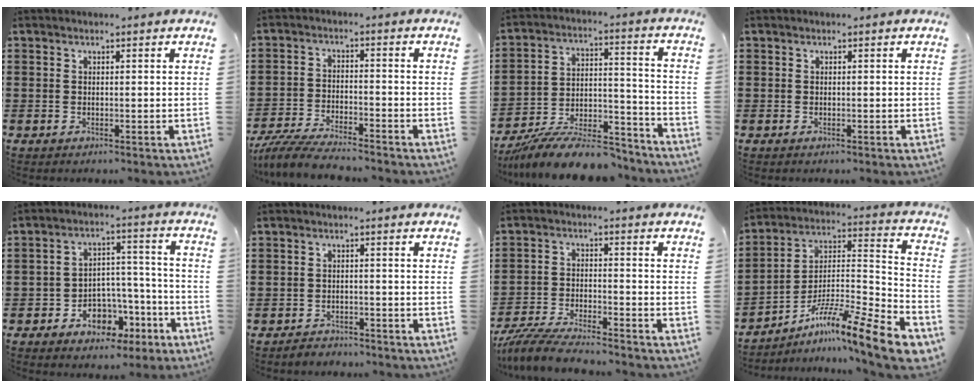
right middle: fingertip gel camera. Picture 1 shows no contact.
{"total": 5.9, "force": [-5.5, 0.5, 1.9], "torque": [-0.048, -0.005, -0.111]}
{"total": 12.2, "force": [-10.9, 2.1, 5.0], "torque": [-0.077, 0.034, -0.206]}
{"total": 0.0}
{"total": 6.3, "force": [-4.0, 4.2, 2.4], "torque": [-0.042, 0.027, -0.069]}
{"total": 2.3, "force": [-2.2, 0.6, -0.3], "torque": [0.000, 0.003, -0.052]}
{"total": 6.6, "force": [-6.2, 0.6, 2.3], "torque": [-0.052, -0.003, -0.121]}
{"total": 11.2, "force": [-7.9, 1.1, 7.8], "torque": [-0.136, -0.002, -0.155]}